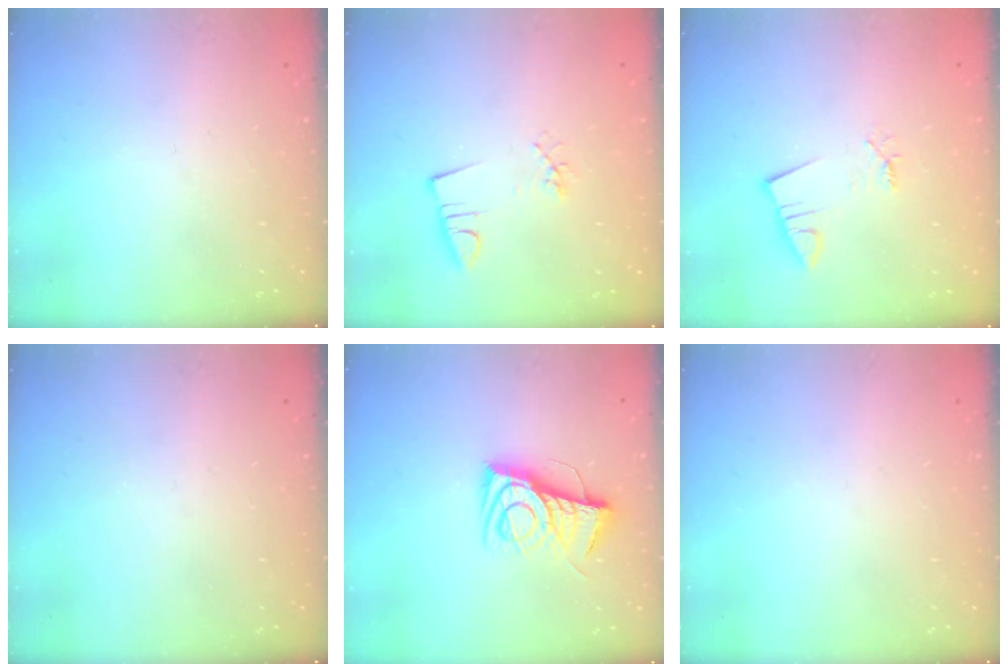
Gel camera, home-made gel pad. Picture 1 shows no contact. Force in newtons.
{"total": 3.1, "press": 1.6, "slide": 2.6}
{"total": 2.2, "press": 2.1, "slide": 0.2}
{"total": 0.0}
{"total": 13.8, "press": 13.8, "slide": 0.4}
{"total": 0.0}